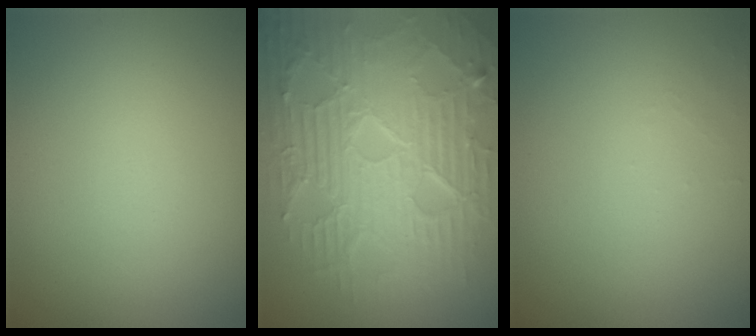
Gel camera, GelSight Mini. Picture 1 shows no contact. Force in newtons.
{"total": 10.7, "press": 6.9, "slide": 8.2}
{"total": 0.7, "press": 0.7, "slide": 0.1}